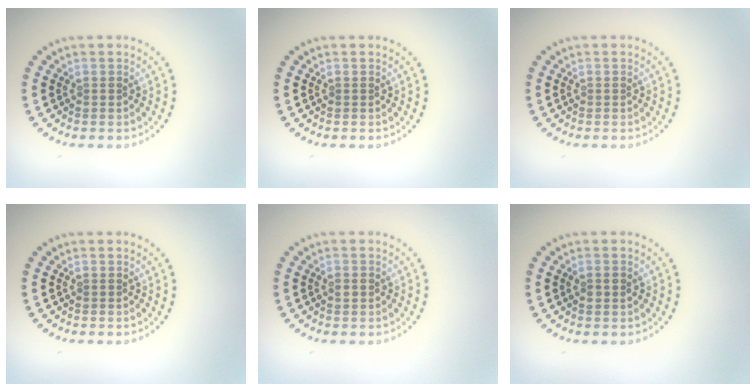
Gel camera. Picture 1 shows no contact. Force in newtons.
{"total": 0.0}
{"total": 0.0}
{"total": 0.0}
{"total": 1.2, "press": 1.2, "slide": 0.0}
{"total": 1.0, "press": 1.0, "slide": 0.2}